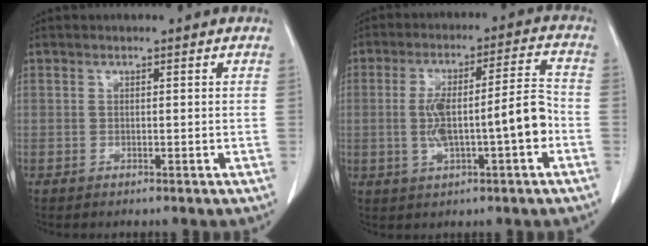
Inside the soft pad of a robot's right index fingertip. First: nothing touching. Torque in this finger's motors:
{"motor_torque": [0.76, -0.17, 0.46, 0.17]}